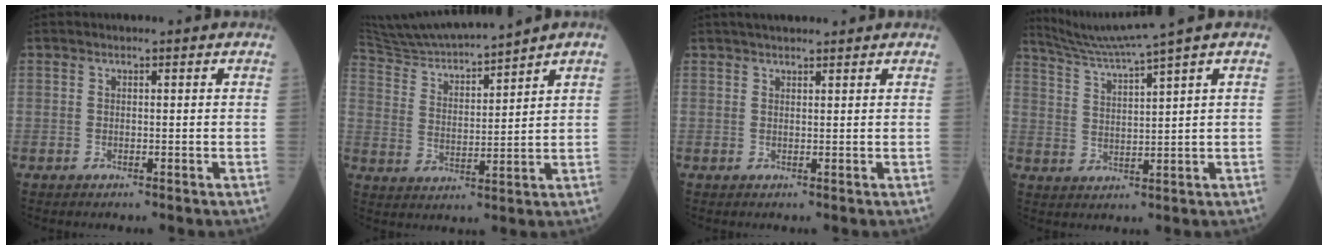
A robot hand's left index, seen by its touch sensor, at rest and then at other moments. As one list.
[{"total": 11.7, "force": [11.0, -1.1, 3.9], "torque": [-0.076, 0.006, 0.209]}, {"total": 4.9, "force": [4.3, 0.8, 2.3], "torque": [-0.028, 0.027, 0.065]}, {"total": 7.3, "force": [6.1, -2.6, 3.0], "torque": [-0.070, -0.004, 0.123]}]